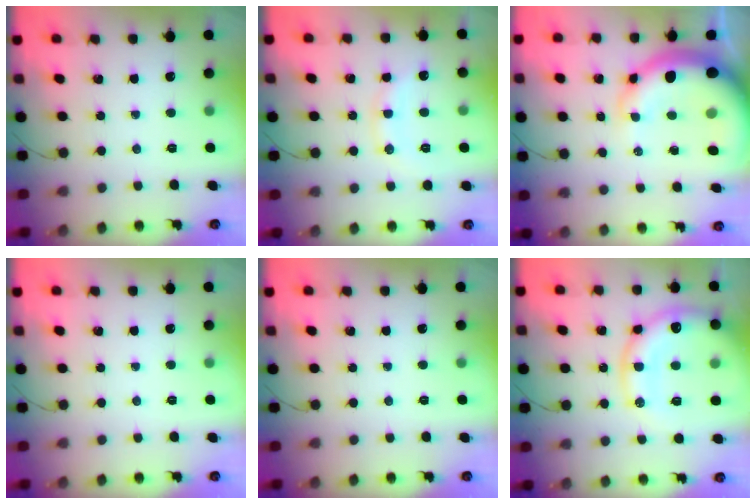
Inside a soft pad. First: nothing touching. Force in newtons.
{"total": 9.1, "press": 9.1, "slide": 0.7}
{"total": 16.2, "press": 15.5, "slide": 4.6}
{"total": 0.0}
{"total": 0.0}
{"total": 19.1, "press": 18.7, "slide": 3.7}